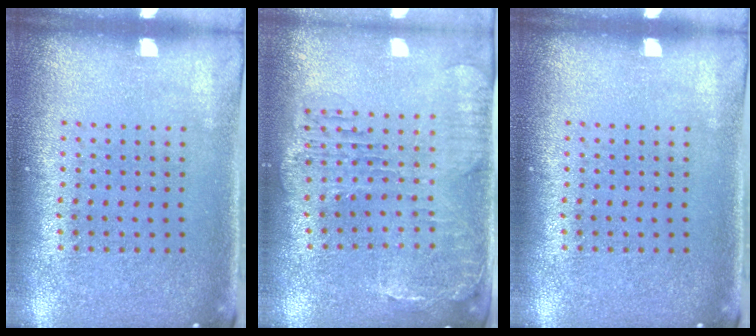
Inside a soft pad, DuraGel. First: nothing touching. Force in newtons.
{"total": 1.6, "press": 1.5, "slide": 0.5}
{"total": 0.0}